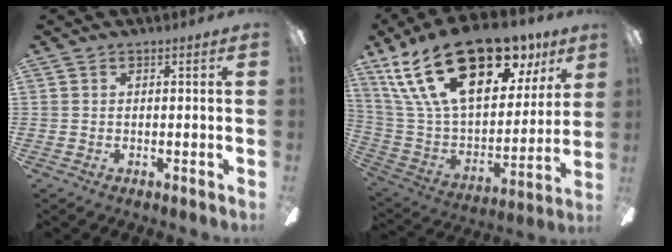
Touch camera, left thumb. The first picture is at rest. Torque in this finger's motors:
{"motor_torque": [2.81, 2.20, 1.75, -1.02, 0.56]}